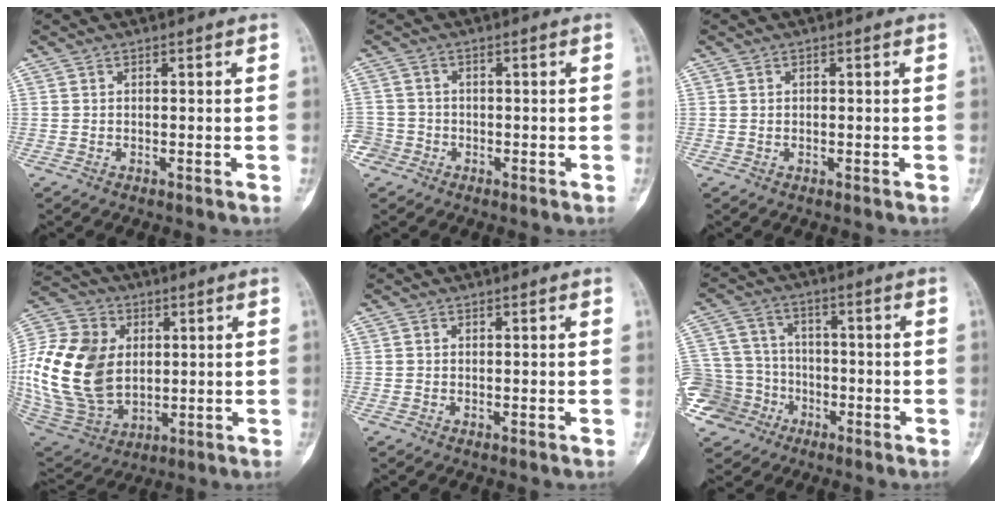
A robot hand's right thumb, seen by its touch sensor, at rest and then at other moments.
{"total": 3.8, "force": [-1.9, 3.3, 0.0], "torque": [0.015, 0.016, -0.040]}
{"total": 0.6, "force": [0.0, 0.4, 0.4], "torque": [-0.011, 0.003, 0.002]}
{"total": 24.5, "force": [1.8, 17.4, 17.1], "torque": [-0.355, -0.010, 0.050]}
{"total": 0.0}
{"total": 13.4, "force": [-6.2, 11.4, 3.4], "torque": [-0.069, 0.047, -0.108]}